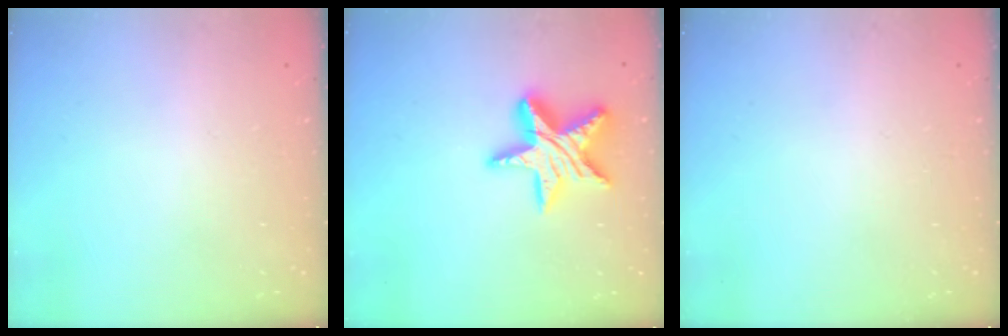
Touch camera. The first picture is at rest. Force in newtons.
{"total": 15.9, "press": 15.9, "slide": 1.1}
{"total": 0.0}